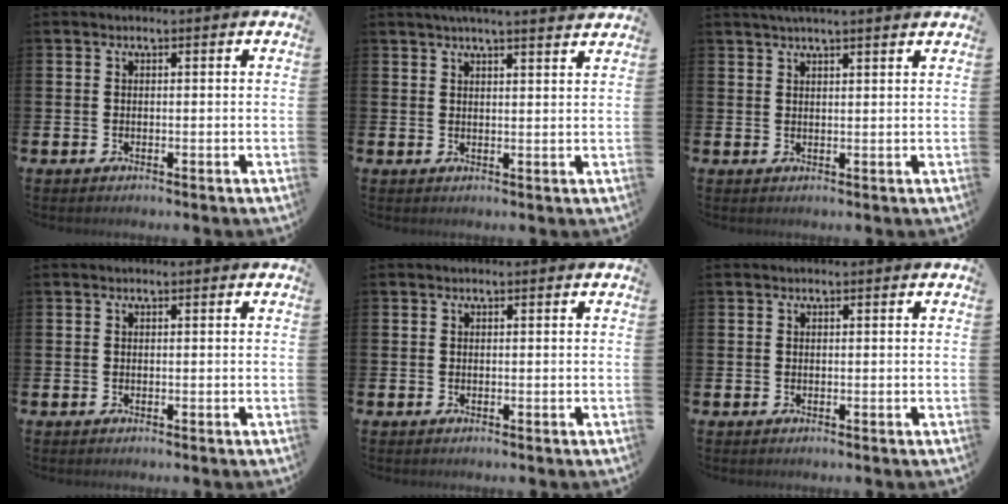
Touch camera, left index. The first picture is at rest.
{"total": 3.7, "force": [3.6, -0.3, 1.0], "torque": [-0.021, -0.015, 0.063]}
{"total": 2.8, "force": [2.6, -0.2, 1.0], "torque": [-0.024, -0.005, 0.047]}
{"total": 0.0}
{"total": 0.0}
{"total": 0.0}